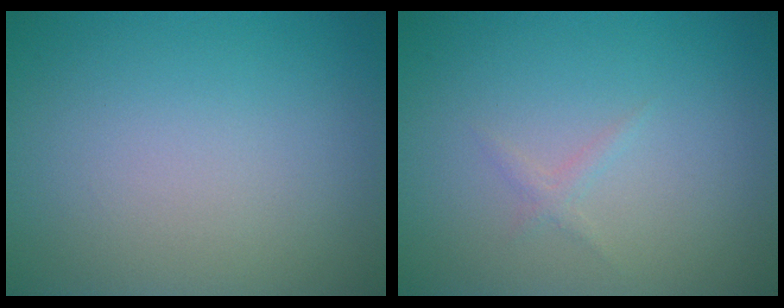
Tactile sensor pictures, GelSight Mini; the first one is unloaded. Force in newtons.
{"total": 0.8, "press": 0.8, "slide": 0.1}